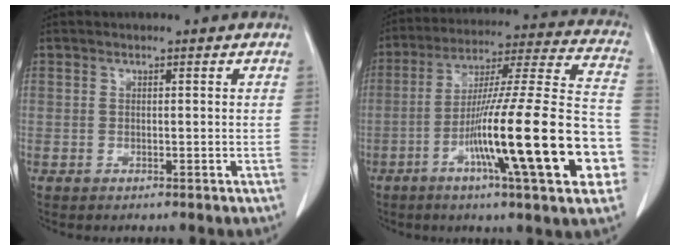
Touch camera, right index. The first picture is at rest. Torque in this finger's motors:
{"motor_torque": [1.80, -0.34, 0.68, 0.21]}